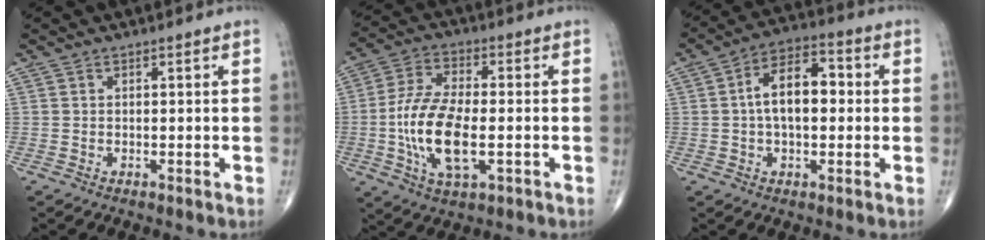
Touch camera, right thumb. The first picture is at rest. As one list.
[{"total": 14.5, "force": [-2.6, 6.4, 12.7], "torque": [-0.256, 0.007, -0.047]}, {"total": 11.0, "force": [0.6, 6.2, 9.1], "torque": [-0.144, 0.027, 0.002]}]